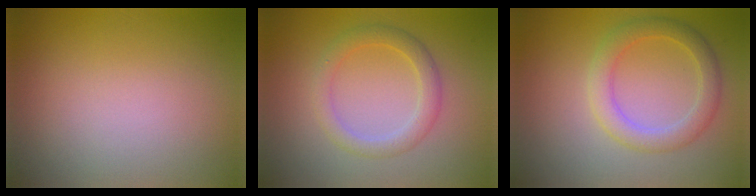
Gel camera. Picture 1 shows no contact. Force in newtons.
{"total": 2.7, "press": 2.6, "slide": 0.1}
{"total": 2.2, "press": 2.2, "slide": 0.3}